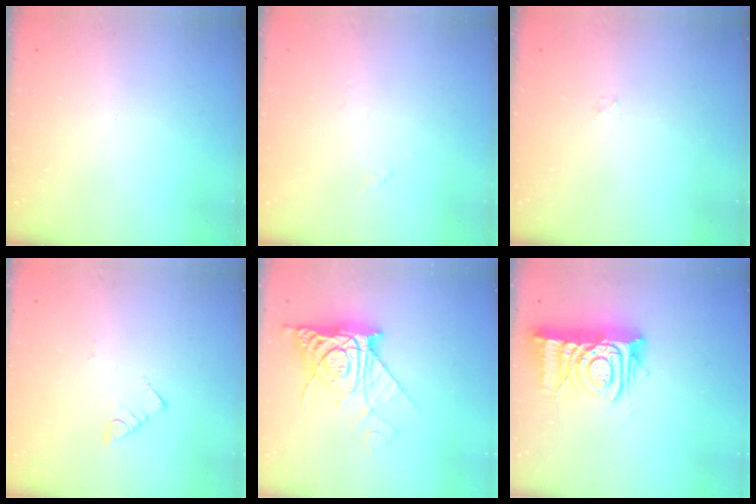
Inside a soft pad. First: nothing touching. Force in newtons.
{"total": 1.7, "press": 1.6, "slide": 0.4}
{"total": 0.8, "press": 0.8, "slide": 0.2}
{"total": 3.0, "press": 3.0, "slide": 0.2}
{"total": 11.9, "press": 11.9, "slide": 1.4}
{"total": 12.8, "press": 12.8, "slide": 1.4}